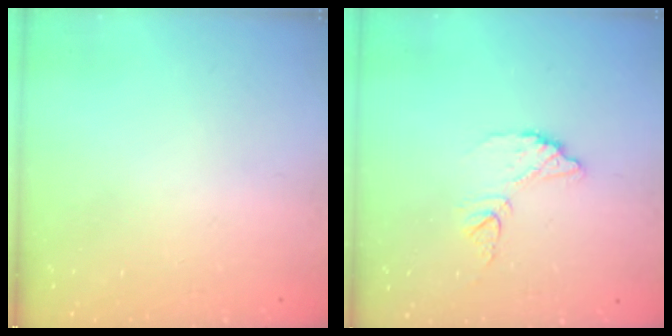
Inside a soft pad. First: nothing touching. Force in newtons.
{"total": 7.7, "press": 7.7, "slide": 0.2}